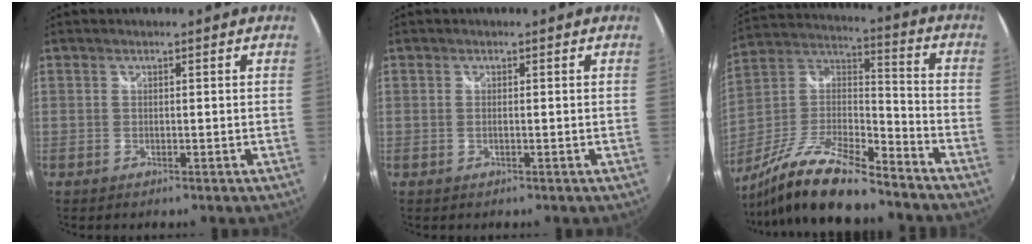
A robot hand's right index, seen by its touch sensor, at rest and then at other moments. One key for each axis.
{"total": 0.6, "fx": -0.1, "fy": 0.0, "fz": 0.5, "tx": -0.012, "ty": 0.000, "tz": -0.004}
{"total": 19.2, "fx": -14.7, "fy": 4.4, "fz": 11.5, "tx": -0.239, "ty": -0.011, "tz": -0.267}